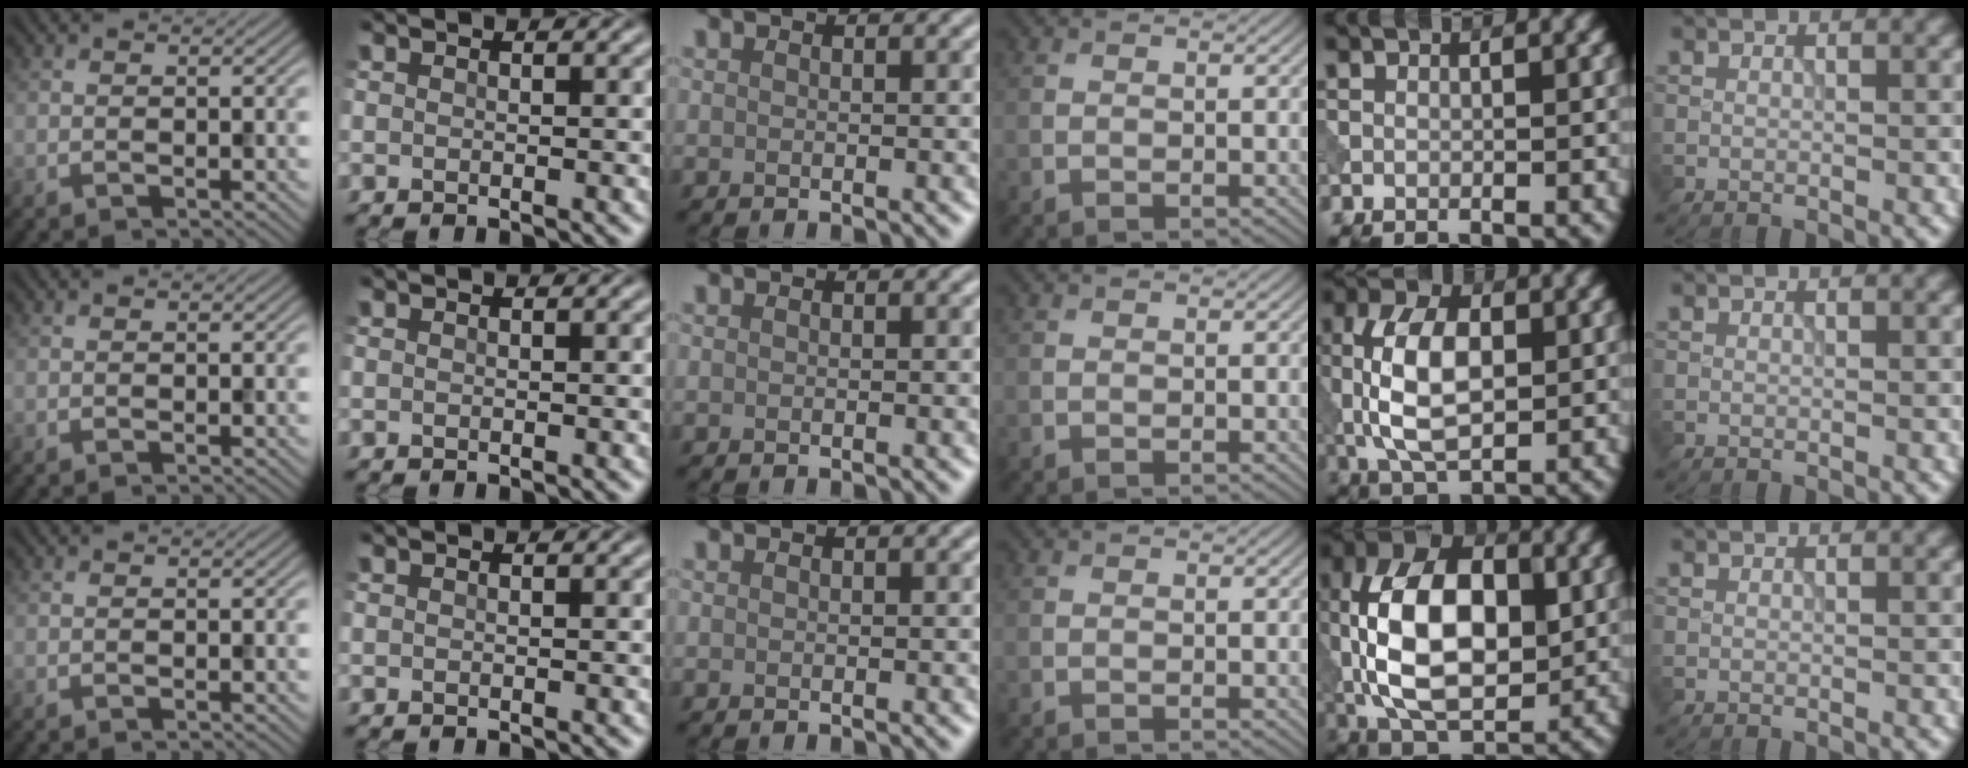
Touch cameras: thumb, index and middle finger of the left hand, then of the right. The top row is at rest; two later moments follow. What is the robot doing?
{"motion": "press", "object": "tv remote"}